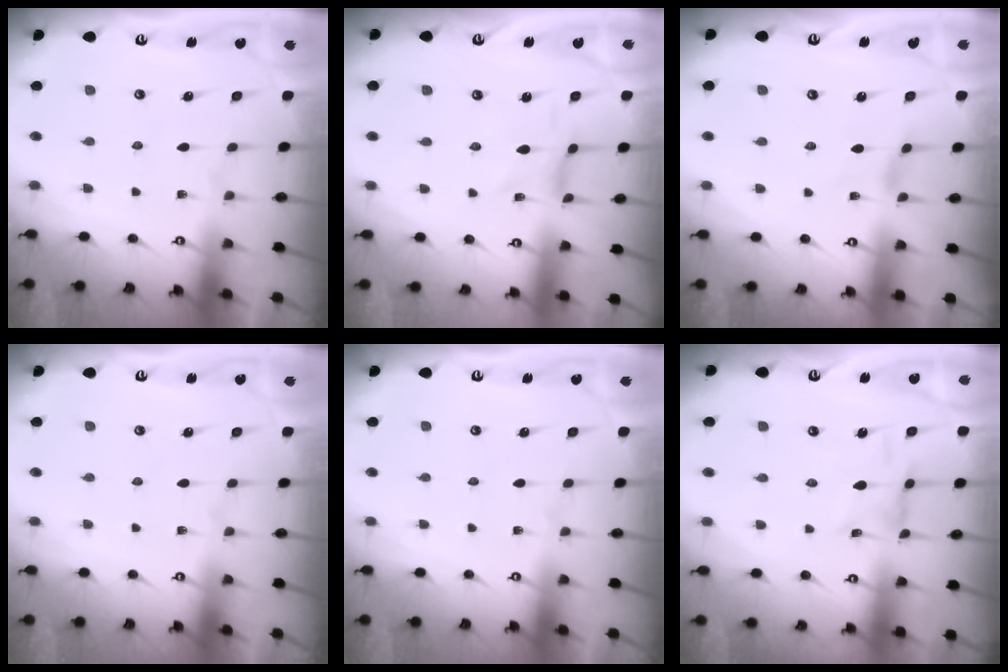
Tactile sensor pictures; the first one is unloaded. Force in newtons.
{"total": 0.6, "press": 0.5, "slide": 0.3}
{"total": 0.8, "press": 0.7, "slide": 0.4}
{"total": 0.0}
{"total": 0.0}
{"total": 3.5, "press": 3.5, "slide": 0.2}